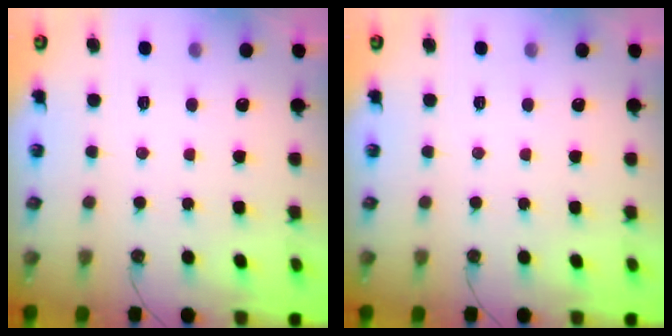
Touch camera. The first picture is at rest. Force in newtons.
{"total": 0.0}